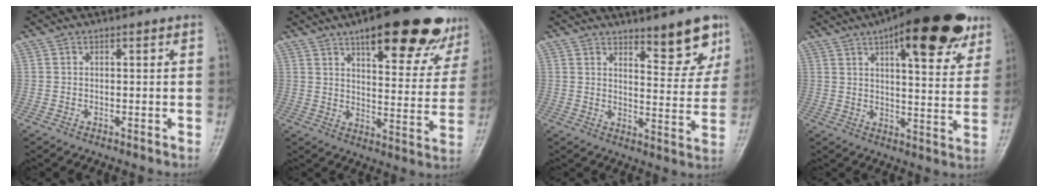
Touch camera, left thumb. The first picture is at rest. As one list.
[{"total": 21.6, "force": [14.0, 7.2, 14.8], "torque": [-0.156, -0.044, 0.190]}, {"total": 9.1, "force": [6.6, 2.7, 5.6], "torque": [-0.045, -0.050, 0.096]}, {"total": 21.4, "force": [12.2, 7.4, 16.0], "torque": [-0.196, -0.028, 0.171]}]